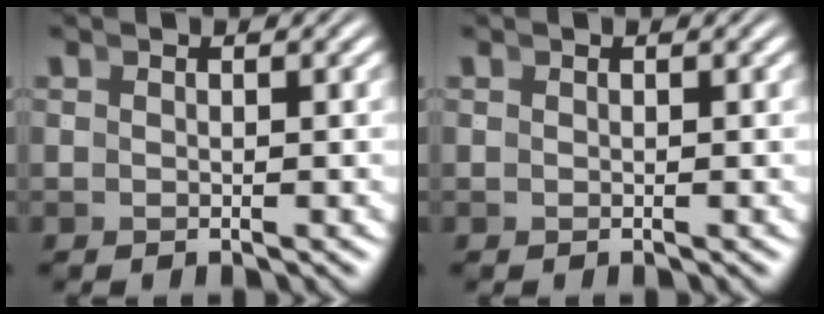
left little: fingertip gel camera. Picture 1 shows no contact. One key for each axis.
{"total": 0.0}